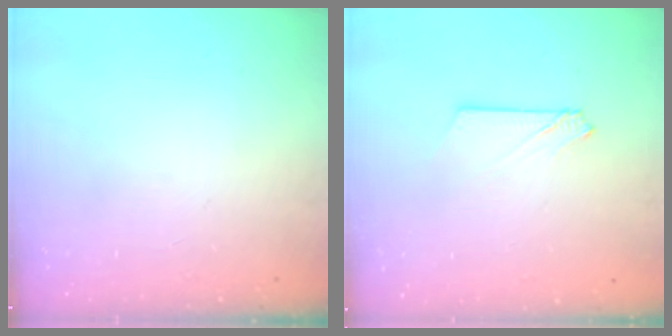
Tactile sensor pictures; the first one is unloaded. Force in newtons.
{"total": 2.6, "press": 2.6, "slide": 0.3}